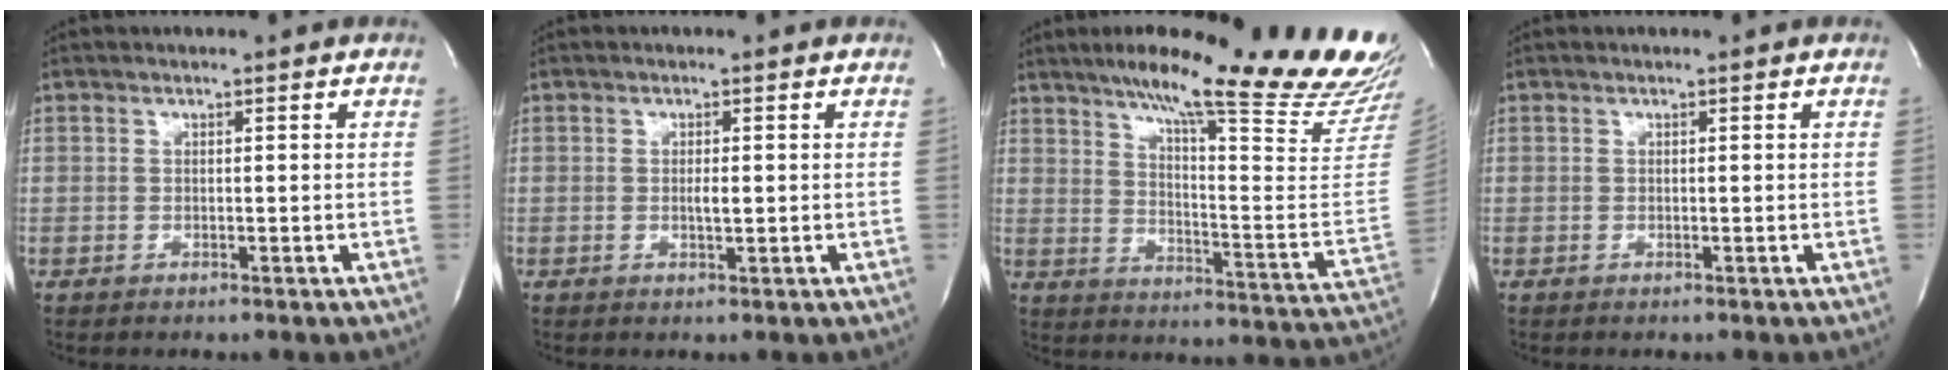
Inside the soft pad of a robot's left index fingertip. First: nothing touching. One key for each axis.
{"total": 1.4, "fx": 0.0, "fy": 0.4, "fz": 1.4, "tx": -0.028, "ty": -0.001, "tz": 0.001}
{"total": 27.0, "fx": 21.2, "fy": 1.3, "fz": 16.6, "tx": -0.215, "ty": -0.066, "tz": 0.278}
{"total": 0.0}